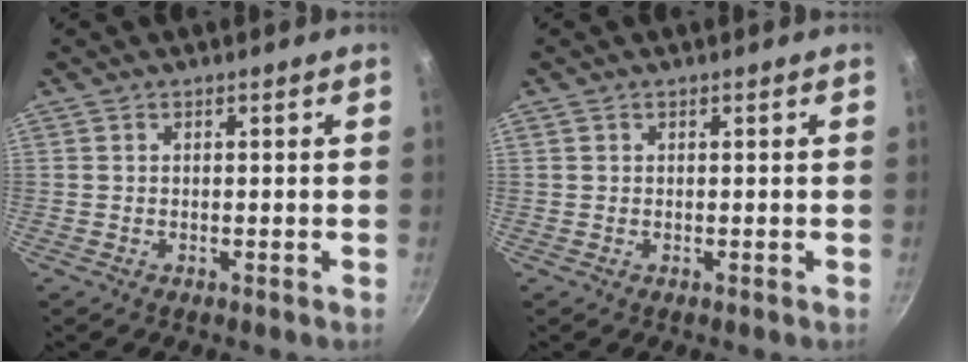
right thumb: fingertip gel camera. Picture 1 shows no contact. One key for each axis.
{"total": 0.6, "fx": 0.4, "fy": 0.4, "fz": 0.2, "tx": -0.005, "ty": 0.000, "tz": 0.007}